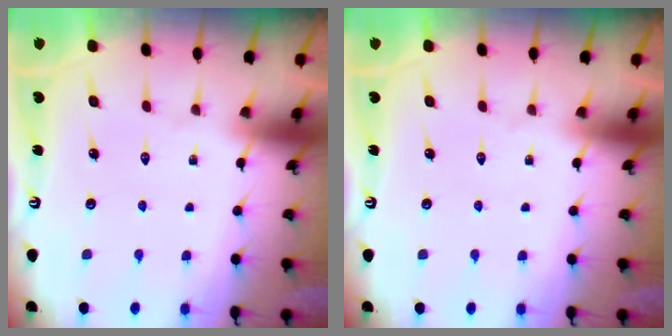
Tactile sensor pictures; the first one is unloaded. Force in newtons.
{"total": 0.0}